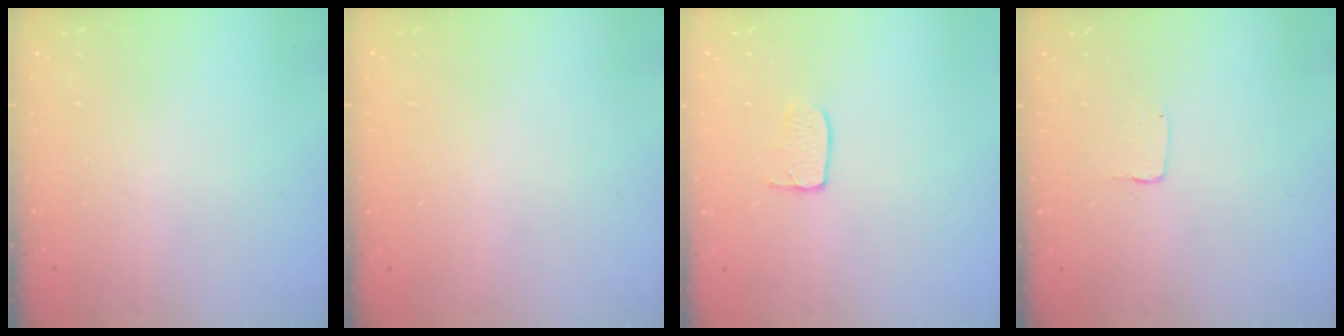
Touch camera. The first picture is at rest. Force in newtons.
{"total": 0.0}
{"total": 3.3, "press": 3.3, "slide": 0.1}
{"total": 1.0, "press": 1.0, "slide": 0.1}